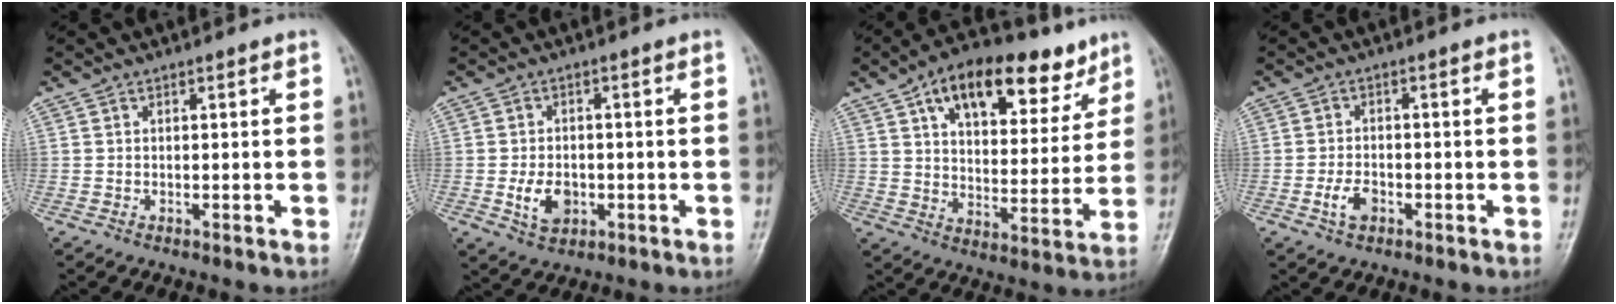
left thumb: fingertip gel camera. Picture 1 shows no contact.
{"total": 5.5, "force": [-1.3, 3.9, 3.7], "torque": [-0.054, 0.000, -0.017]}
{"total": 19.8, "force": [11.4, 10.0, 12.8], "torque": [-0.149, -0.024, 0.176]}
{"total": 3.6, "force": [-1.5, 2.2, 2.3], "torque": [-0.044, 0.010, -0.028]}